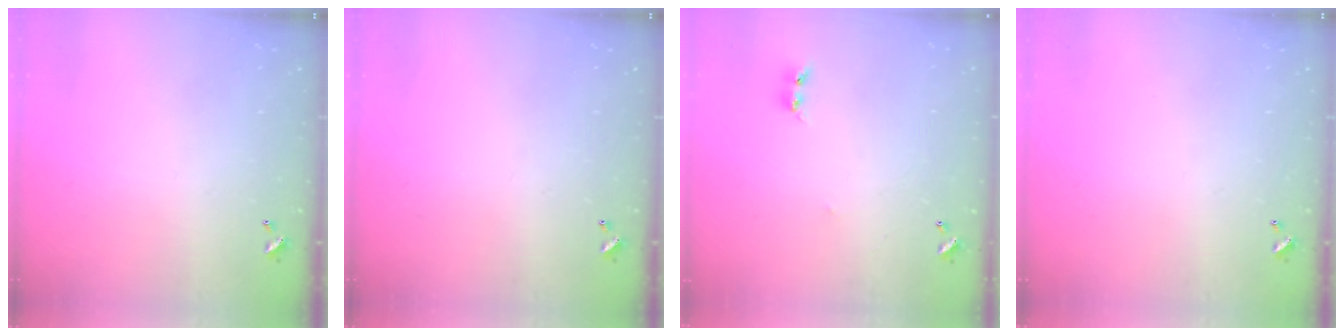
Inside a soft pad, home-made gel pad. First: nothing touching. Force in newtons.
{"total": 0.0}
{"total": 2.7, "press": 2.7, "slide": 0.3}
{"total": 0.0}